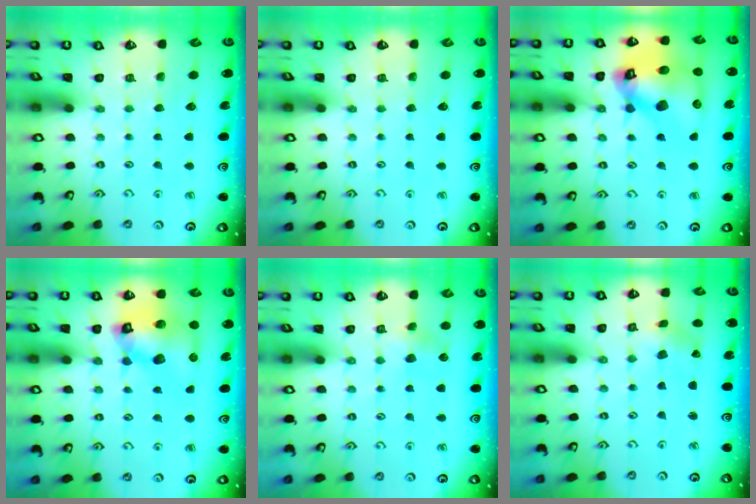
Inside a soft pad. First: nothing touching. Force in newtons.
{"total": 0.0}
{"total": 20.9, "press": 20.7, "slide": 2.7}
{"total": 13.2, "press": 13.1, "slide": 1.8}
{"total": 4.4, "press": 4.2, "slide": 1.0}
{"total": 1.1, "press": 1.1, "slide": 0.2}